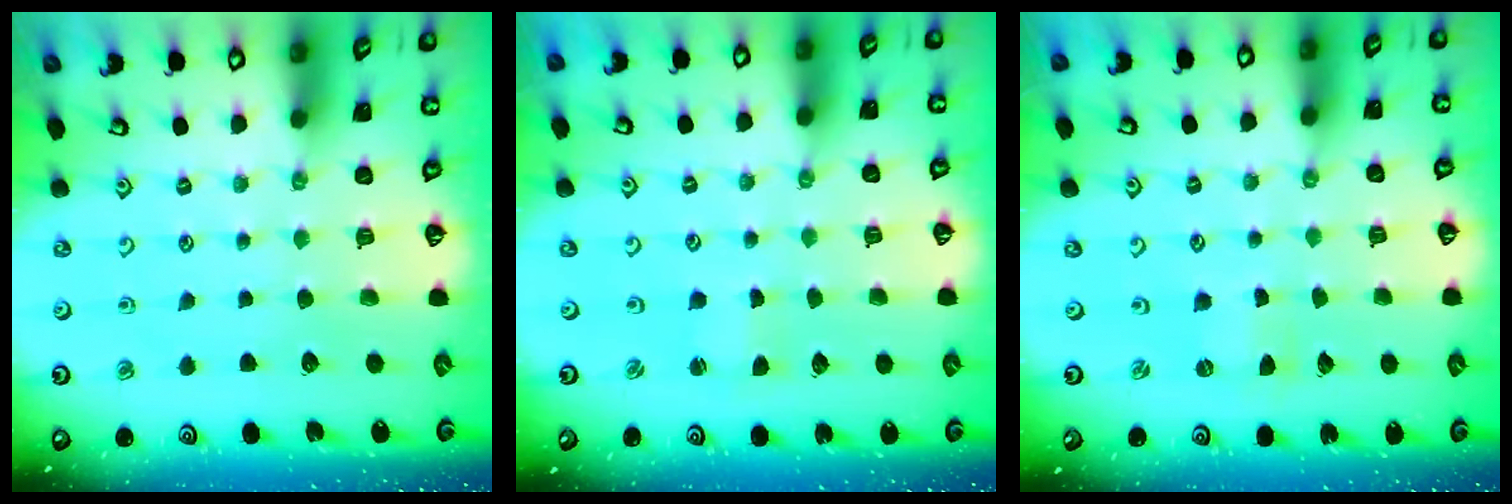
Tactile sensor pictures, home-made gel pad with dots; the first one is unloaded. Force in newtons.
{"total": 1.1, "press": 1.1, "slide": 0.1}
{"total": 0.0}